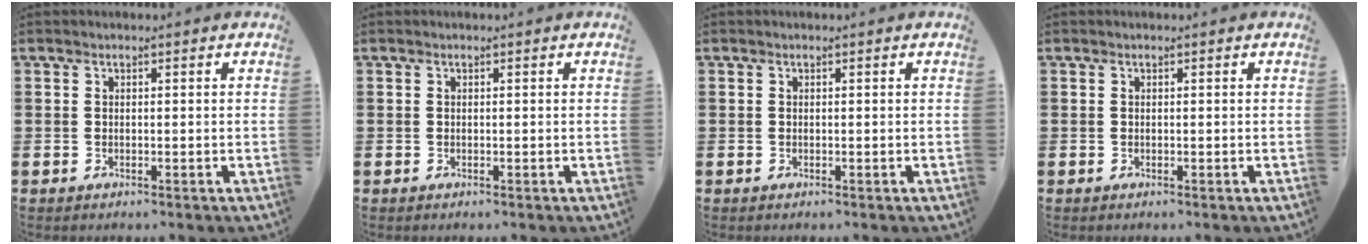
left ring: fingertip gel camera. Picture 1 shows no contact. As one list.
[{"total": 0.0}, {"total": 0.0}, {"total": 0.0}]